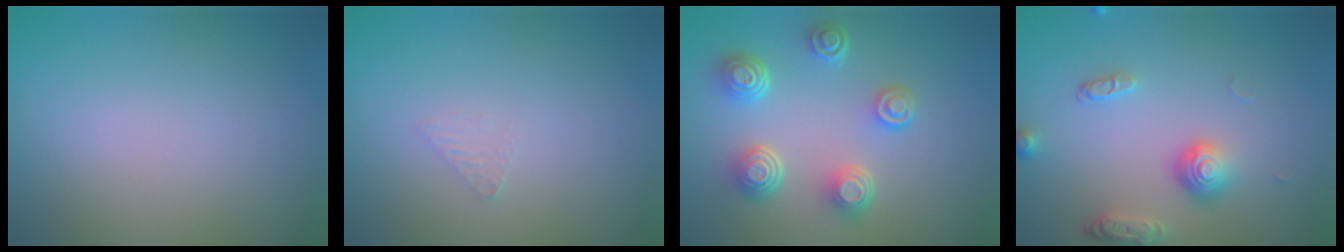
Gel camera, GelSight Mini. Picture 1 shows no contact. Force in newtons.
{"total": 0.8, "press": 0.8, "slide": 0.1}
{"total": 5.0, "press": 3.7, "slide": 3.3}
{"total": 3.7, "press": 2.8, "slide": 2.5}